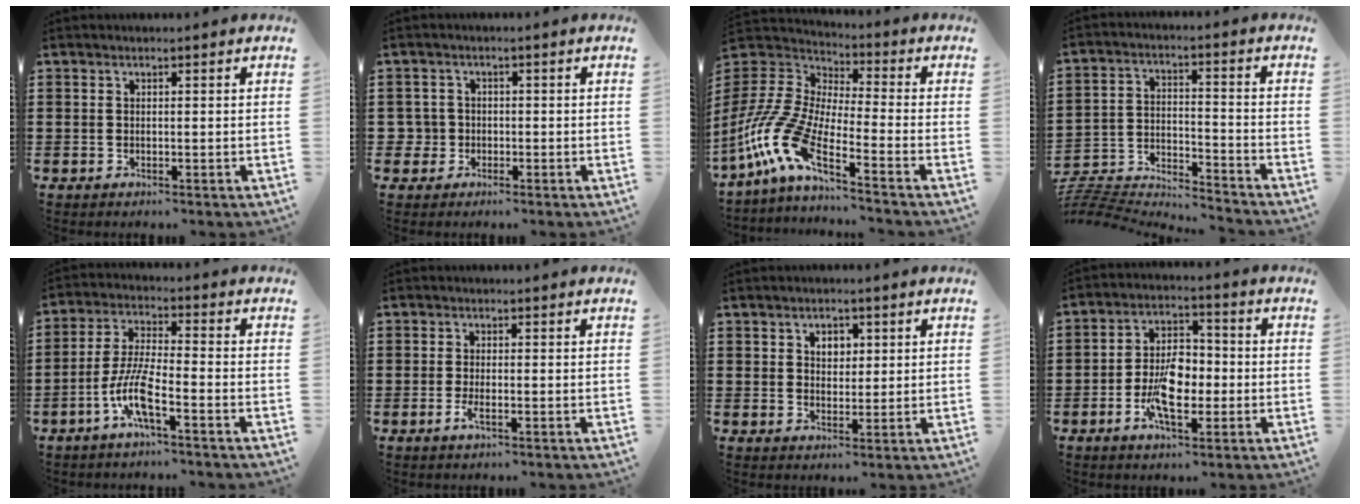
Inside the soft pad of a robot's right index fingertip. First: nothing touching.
{"total": 2.7, "force": [-1.1, 2.4, 0.5], "torque": [-0.029, -0.003, -0.028]}
{"total": 10.7, "force": [-7.5, 2.0, 7.3], "torque": [-0.209, -0.031, -0.170]}
{"total": 5.5, "force": [-5.5, 0.1, 0.4], "torque": [-0.029, -0.015, -0.120]}
{"total": 8.0, "force": [-3.9, 1.1, 6.8], "torque": [-0.161, -0.017, -0.078]}
{"total": 2.0, "force": [-0.8, 0.3, 1.9], "torque": [-0.047, -0.011, -0.017]}
{"total": 2.7, "force": [1.0, 2.1, 1.4], "torque": [-0.035, 0.009, 0.016]}
{"total": 8.0, "force": [-2.1, 4.2, 6.5], "torque": [-0.137, 0.006, -0.042]}